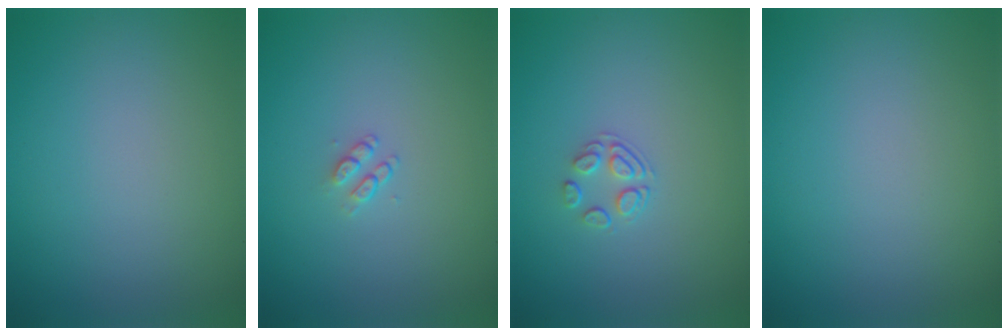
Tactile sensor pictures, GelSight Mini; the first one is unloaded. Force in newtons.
{"total": 1.1, "press": 0.7, "slide": 0.8}
{"total": 1.7, "press": 1.0, "slide": 1.4}
{"total": 0.0}